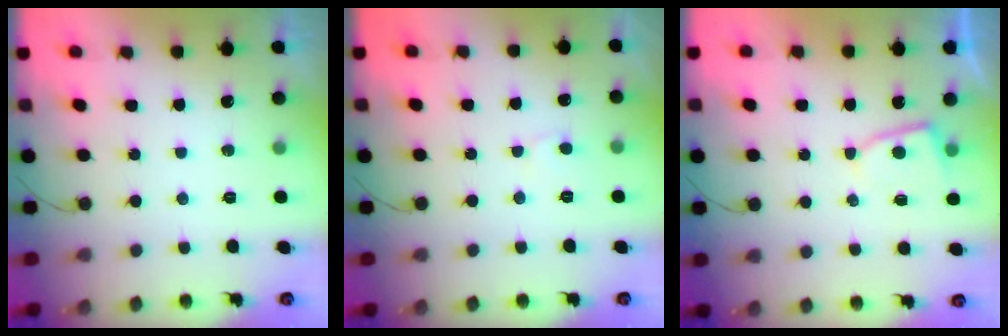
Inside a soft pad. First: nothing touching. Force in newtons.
{"total": 4.2, "press": 4.2, "slide": 0.2}
{"total": 4.7, "press": 4.7, "slide": 0.5}